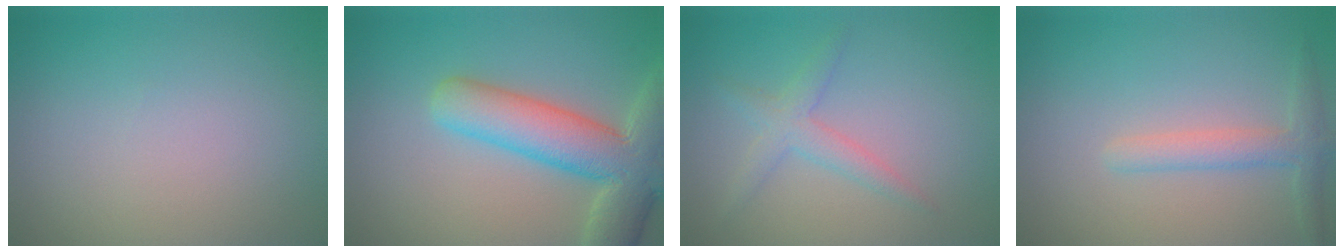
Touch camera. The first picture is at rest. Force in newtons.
{"total": 8.6, "press": 8.5, "slide": 1.0}
{"total": 2.2, "press": 2.2, "slide": 0.1}
{"total": 2.4, "press": 2.4, "slide": 0.2}